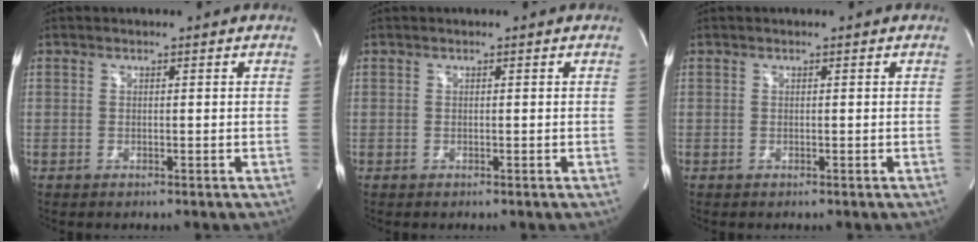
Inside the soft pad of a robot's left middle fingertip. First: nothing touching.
{"total": 0.0}
{"total": 0.0}